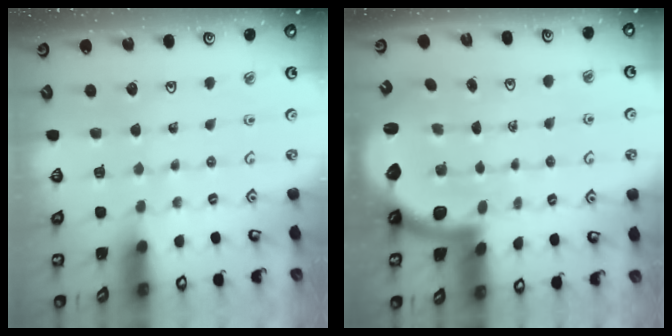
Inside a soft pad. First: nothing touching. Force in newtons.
{"total": 3.2, "press": 3.1, "slide": 0.5}